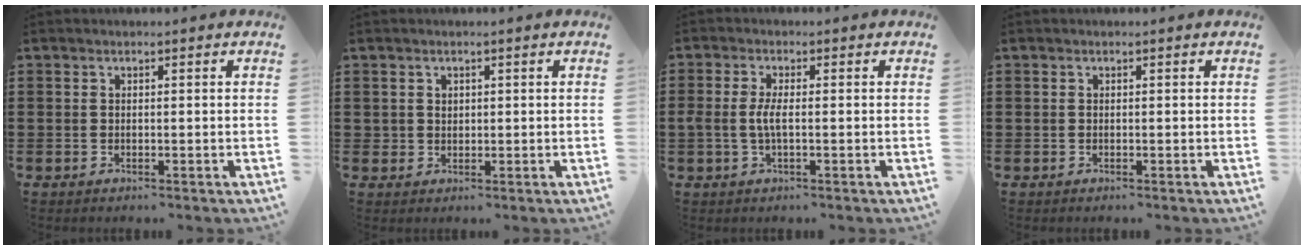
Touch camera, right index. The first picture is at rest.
{"total": 1.4, "force": [0.7, 1.2, 0.1], "torque": [-0.006, 0.006, 0.014]}
{"total": 3.2, "force": [-0.4, 0.9, 3.1], "torque": [-0.078, -0.006, -0.016]}
{"total": 0.0}